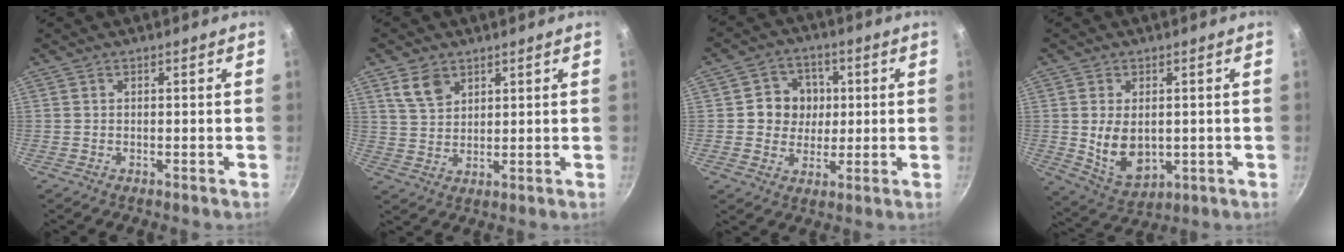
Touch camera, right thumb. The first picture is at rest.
{"total": 5.7, "force": [3.3, 3.8, 2.9], "torque": [-0.039, -0.010, 0.068]}
{"total": 8.4, "force": [1.1, 7.7, 3.1], "torque": [-0.009, 0.002, 0.010]}
{"total": 9.3, "force": [0.1, 6.2, 7.0], "torque": [-0.109, -0.013, 0.025]}